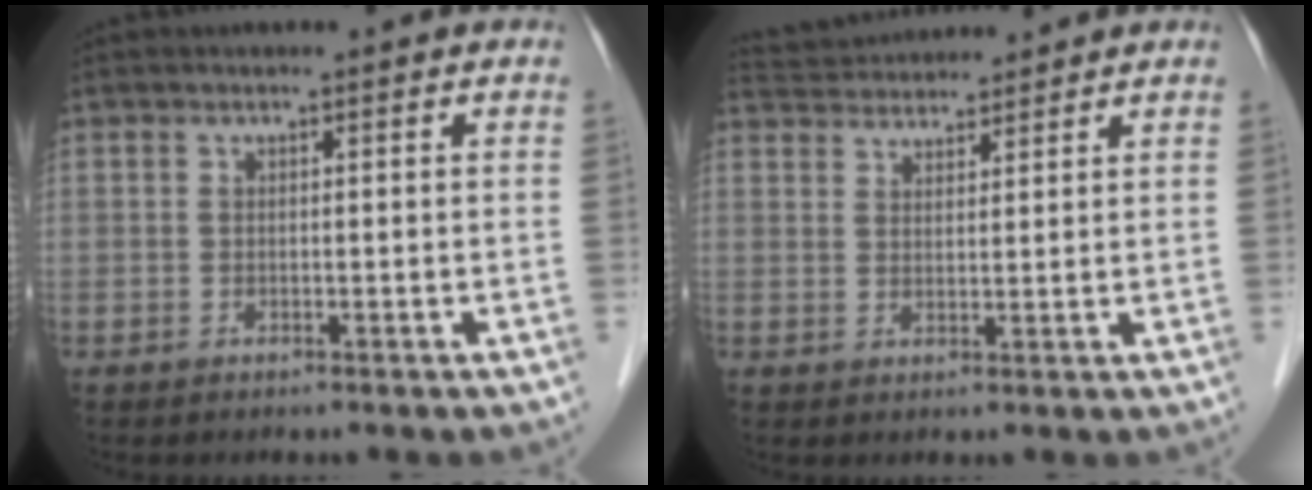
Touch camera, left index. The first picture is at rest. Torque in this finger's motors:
{"motor_torque": [-0.09, -0.47, -0.04, -0.01]}